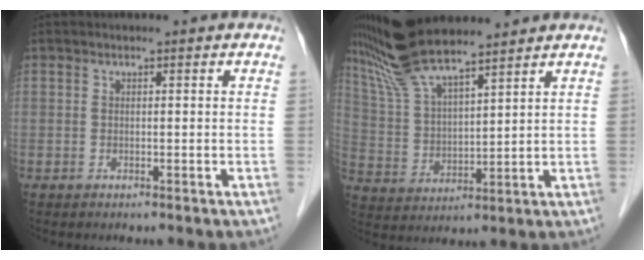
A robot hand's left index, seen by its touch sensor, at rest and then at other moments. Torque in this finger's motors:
{"motor_torque": [0.09, -0.22, 0.17, -0.02]}